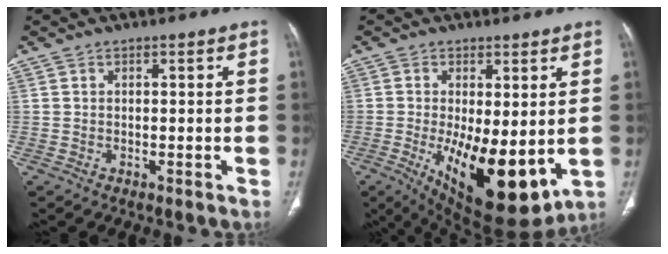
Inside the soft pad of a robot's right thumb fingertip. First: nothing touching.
{"total": 16.8, "force": [-2.6, 6.9, 15.1], "torque": [-0.236, -0.034, -0.019]}